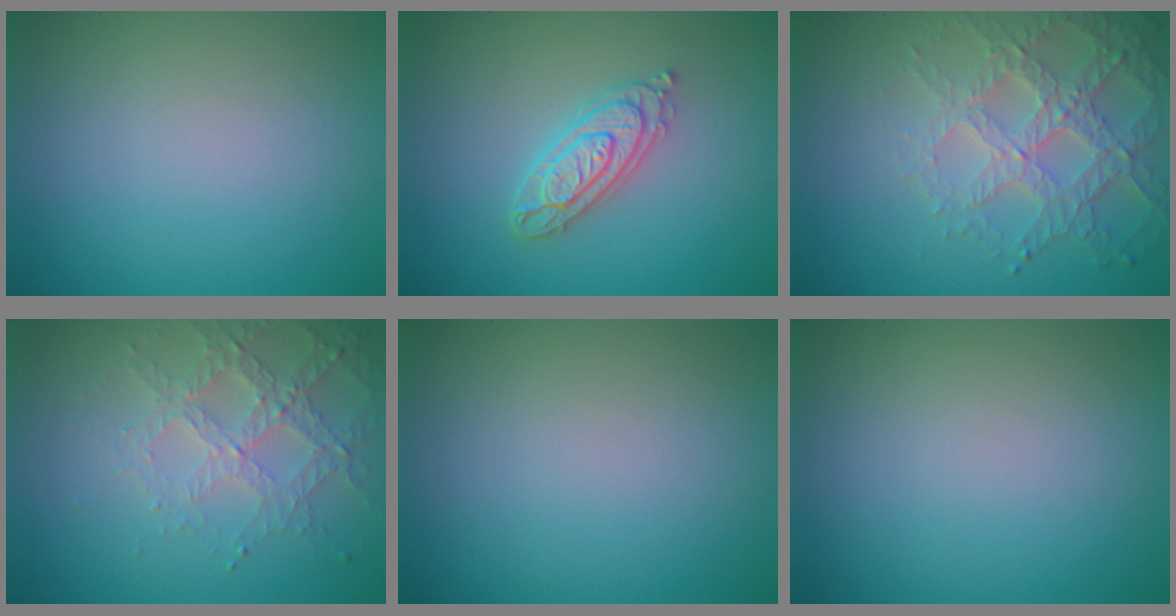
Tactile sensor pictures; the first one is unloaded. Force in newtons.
{"total": 3.0, "press": 2.9, "slide": 0.6}
{"total": 4.8, "press": 4.2, "slide": 2.2}
{"total": 3.1, "press": 3.0, "slide": 0.8}
{"total": 0.0}
{"total": 0.0}